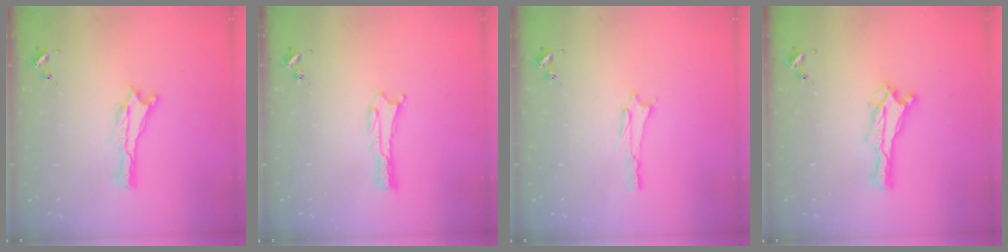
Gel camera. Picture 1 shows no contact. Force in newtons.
{"total": 0.6, "press": 0.6, "slide": 0.1}
{"total": 0.8, "press": 0.8, "slide": 0.1}
{"total": 0.0}